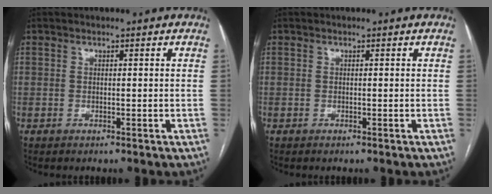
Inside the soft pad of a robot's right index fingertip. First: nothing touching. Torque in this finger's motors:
{"motor_torque": [0.33, 0.11, -0.03, 0.00]}